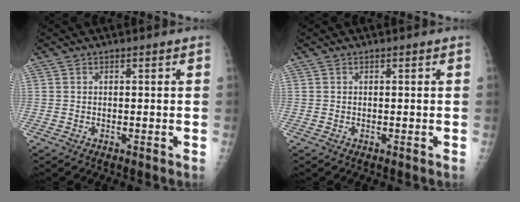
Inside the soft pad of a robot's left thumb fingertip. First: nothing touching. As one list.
[{"total": 0.0}]